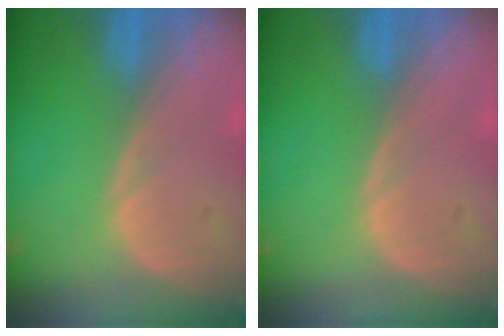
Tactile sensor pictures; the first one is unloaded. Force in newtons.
{"total": 0.0}